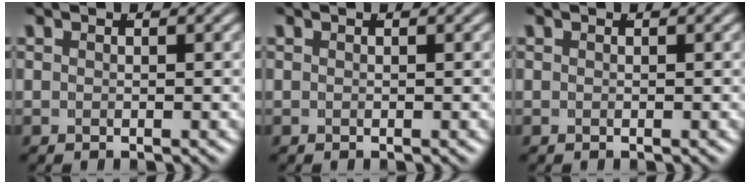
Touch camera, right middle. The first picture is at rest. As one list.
[{"total": 0.0}, {"total": 0.0}]